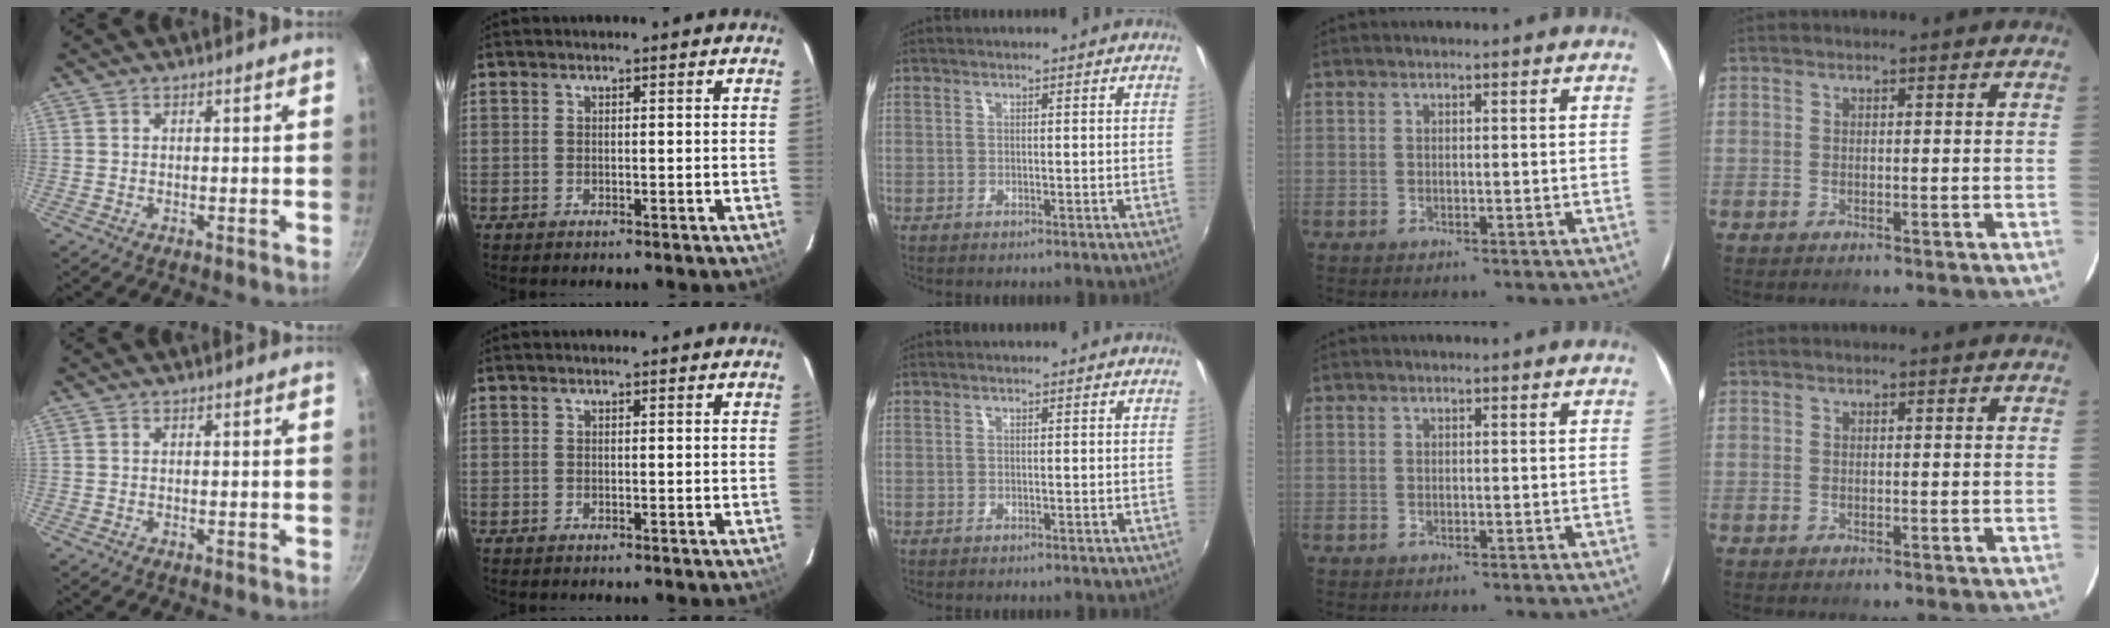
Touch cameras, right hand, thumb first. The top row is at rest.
{}